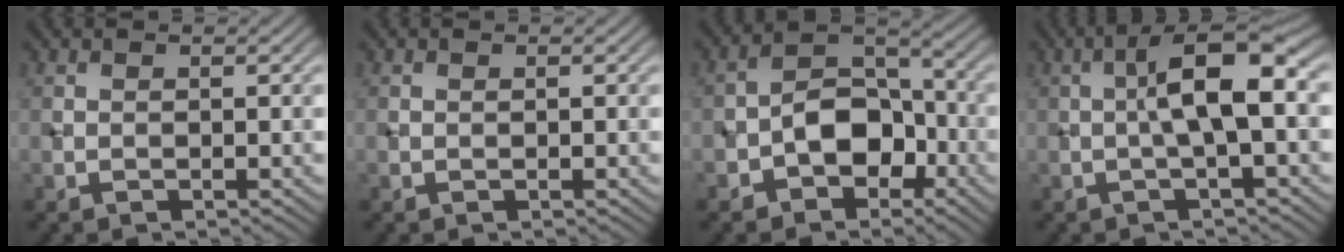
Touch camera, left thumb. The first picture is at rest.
{"total": 0.0}
{"total": 7.4, "force": [-2.9, 4.9, 4.6], "torque": [-0.066, 0.012, -0.063]}
{"total": 7.1, "force": [0.0, 1.6, 6.9], "torque": [-0.115, 0.021, -0.006]}